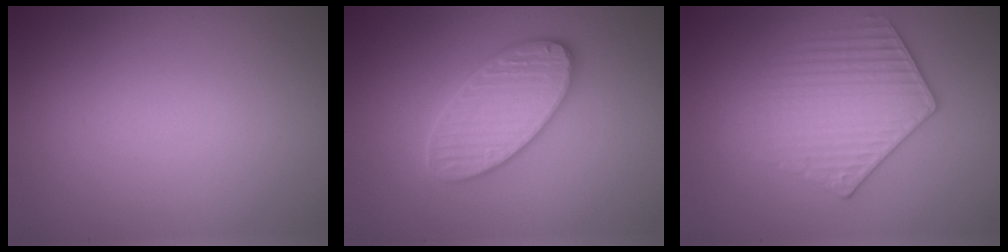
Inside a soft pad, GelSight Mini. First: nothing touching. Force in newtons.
{"total": 4.4, "press": 4.3, "slide": 0.5}
{"total": 3.6, "press": 3.5, "slide": 0.5}